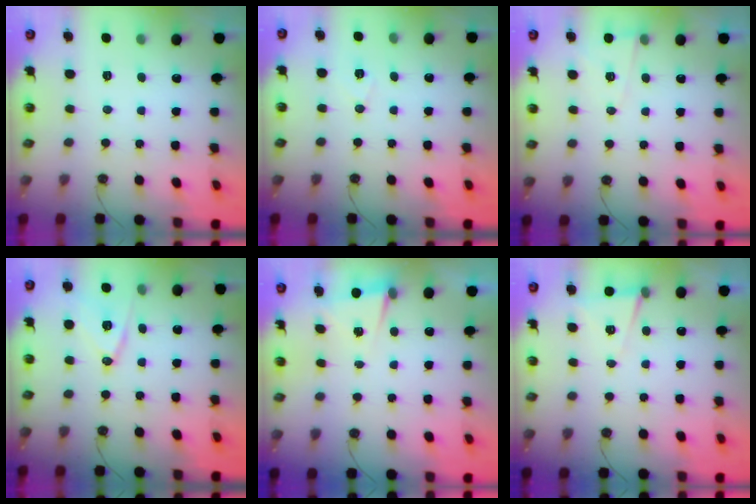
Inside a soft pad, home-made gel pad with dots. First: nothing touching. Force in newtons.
{"total": 5.7, "press": 3.6, "slide": 4.4}
{"total": 5.9, "press": 5.2, "slide": 2.8}
{"total": 12.6, "press": 12.1, "slide": 3.4}
{"total": 3.8, "press": 2.2, "slide": 3.2}
{"total": 5.7, "press": 3.5, "slide": 4.5}